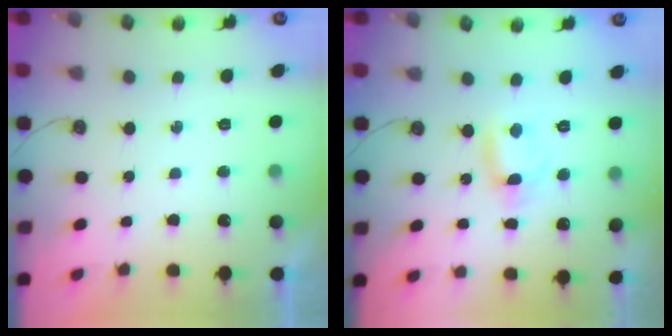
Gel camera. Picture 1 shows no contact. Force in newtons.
{"total": 2.8, "press": 2.8, "slide": 0.2}